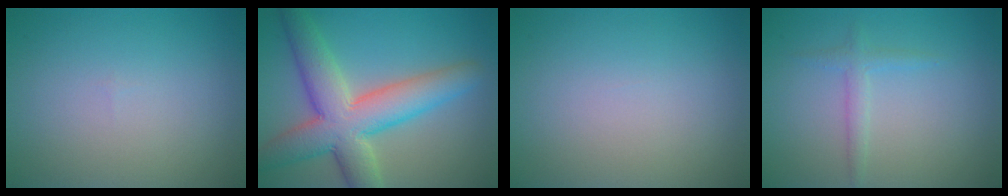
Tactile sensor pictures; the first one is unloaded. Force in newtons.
{"total": 8.7, "press": 8.7, "slide": 0.5}
{"total": 0.0}
{"total": 1.5, "press": 1.5, "slide": 0.0}